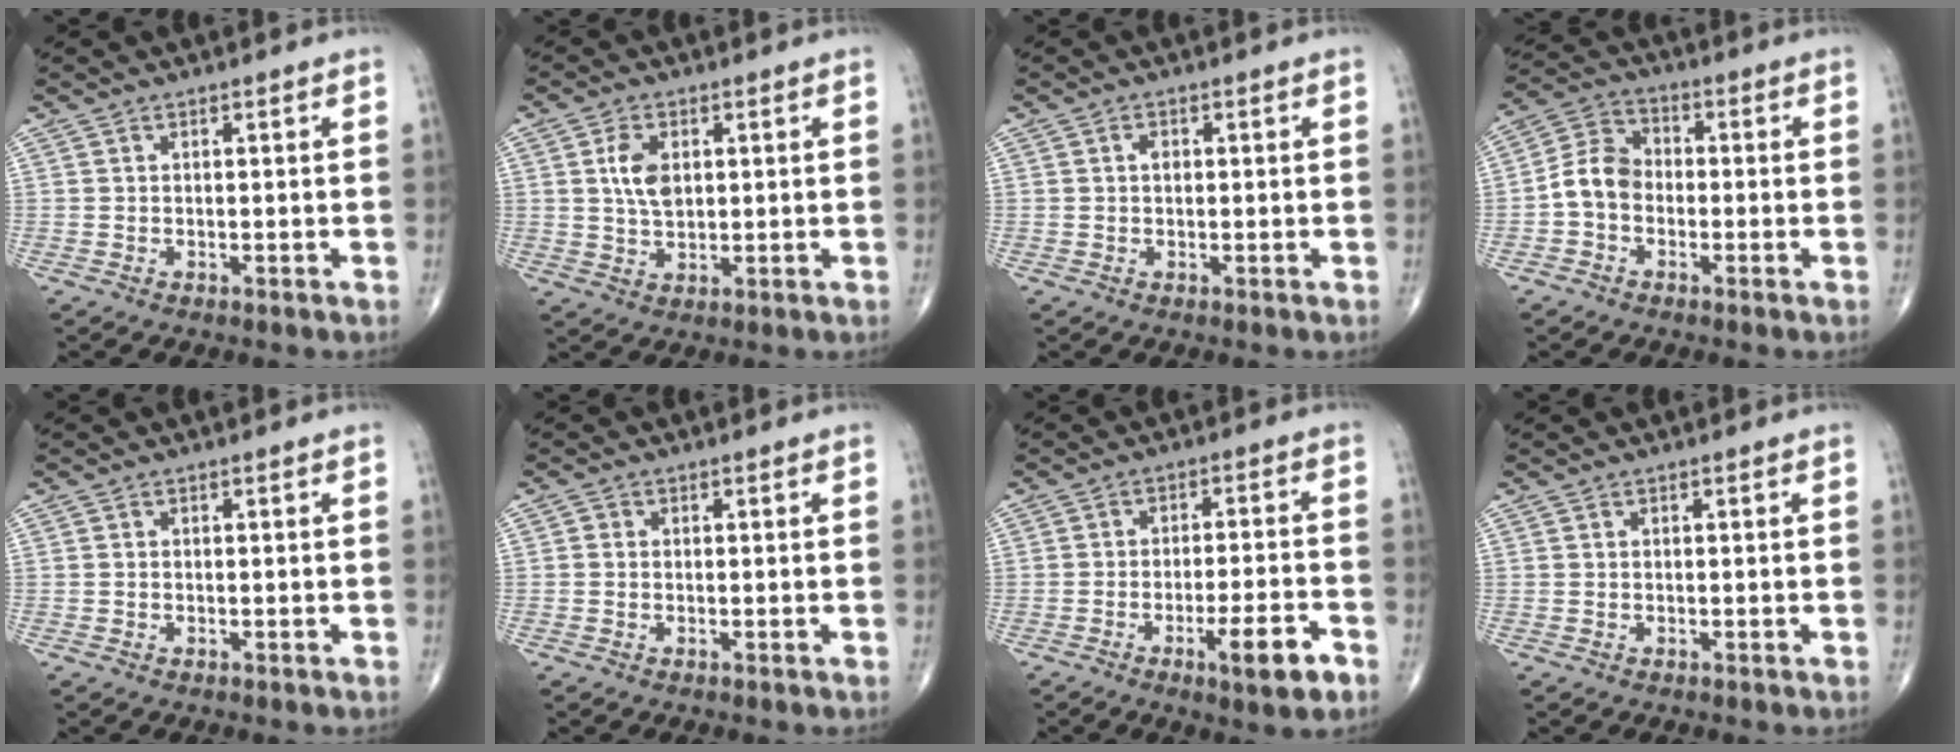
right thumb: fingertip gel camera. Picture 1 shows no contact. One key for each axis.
{"total": 5.7, "fx": 1.3, "fy": 3.5, "fz": 4.4, "tx": -0.078, "ty": -0.006, "tz": 0.024}
{"total": 1.4, "fx": 0.2, "fy": 1.0, "fz": 1.0, "tx": -0.011, "ty": 0.002, "tz": -0.001}
{"total": 7.1, "fx": -1.6, "fy": 5.4, "fz": 4.2, "tx": -0.067, "ty": 0.030, "tz": -0.047}
{"total": 0.0}
{"total": 0.8, "fx": -0.1, "fy": 0.7, "fz": 0.3, "tx": -0.001, "ty": 0.002, "tz": -0.005}
{"total": 8.6, "fx": -4.3, "fy": 1.7, "fz": 7.3, "tx": -0.114, "ty": 0.018, "tz": -0.060}
{"total": 0.0}